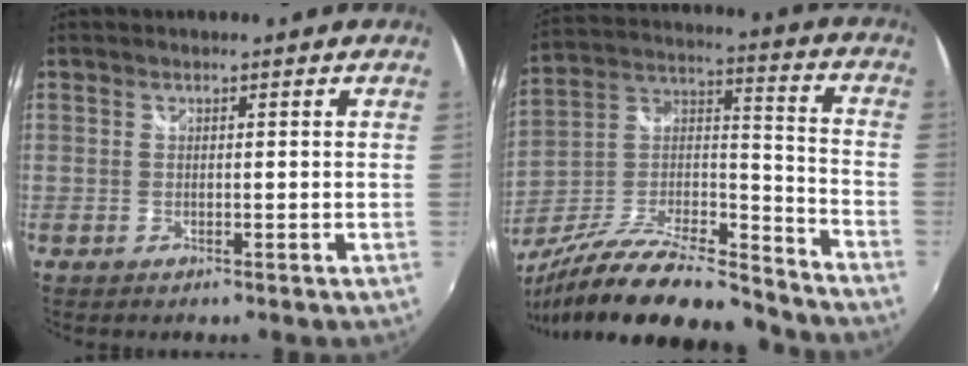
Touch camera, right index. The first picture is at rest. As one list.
[{"total": 25.1, "force": [-20.0, 6.8, 13.6], "torque": [-0.245, -0.011, -0.325]}]